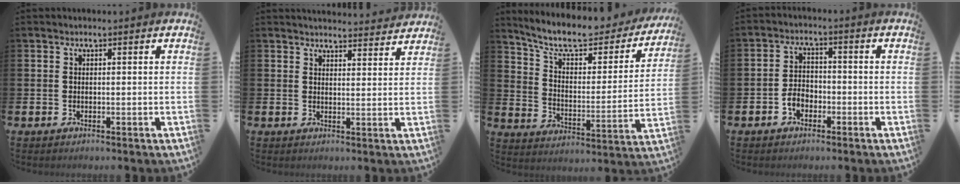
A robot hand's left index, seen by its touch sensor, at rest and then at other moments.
{"total": 3.7, "force": [3.7, 0.4, 0.1], "torque": [0.002, -0.027, 0.065]}
{"total": 9.6, "force": [8.1, 3.1, 4.1], "torque": [-0.102, -0.053, 0.134]}
{"total": 2.9, "force": [-1.6, 2.0, 1.3], "torque": [-0.022, 0.003, -0.035]}